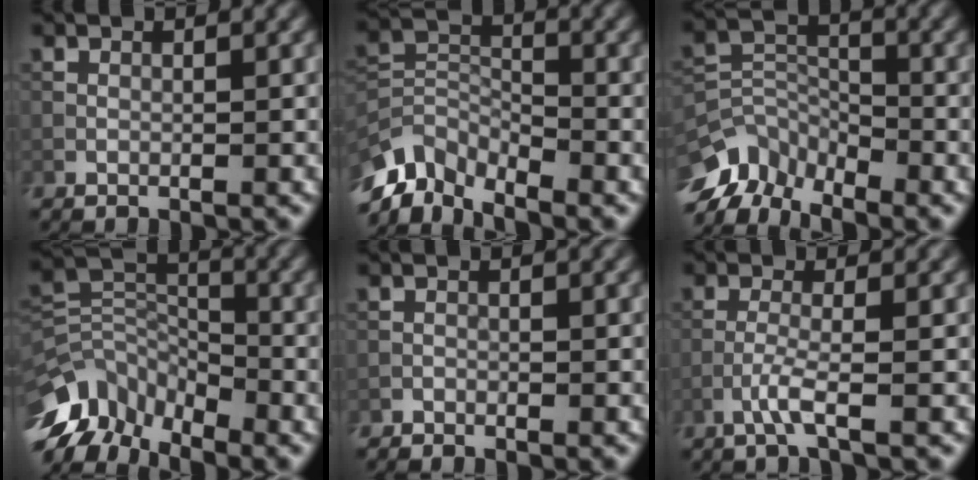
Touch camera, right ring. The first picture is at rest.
{"total": 5.8, "force": [-4.8, 2.6, 2.1], "torque": [-0.039, -0.005, -0.103]}
{"total": 6.9, "force": [-5.7, 3.2, 2.2], "torque": [-0.036, -0.006, -0.118]}
{"total": 9.1, "force": [-6.8, 4.7, 3.7], "torque": [-0.076, 0.006, -0.134]}
{"total": 0.8, "force": [-0.7, 0.2, 0.0], "torque": [-0.001, 0.000, -0.017]}
{"total": 2.2, "force": [-1.1, 0.1, 1.8], "torque": [-0.039, 0.005, -0.034]}